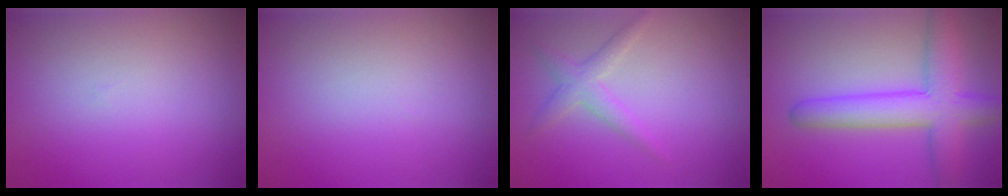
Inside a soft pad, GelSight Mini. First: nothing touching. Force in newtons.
{"total": 0.0}
{"total": 2.1, "press": 2.1, "slide": 0.1}
{"total": 6.4, "press": 6.4, "slide": 0.4}